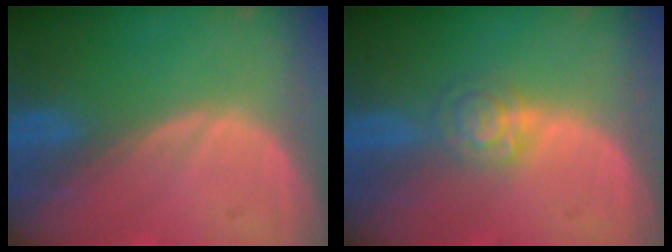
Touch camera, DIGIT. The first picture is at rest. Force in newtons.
{"total": 4.0, "press": 3.7, "slide": 1.5}